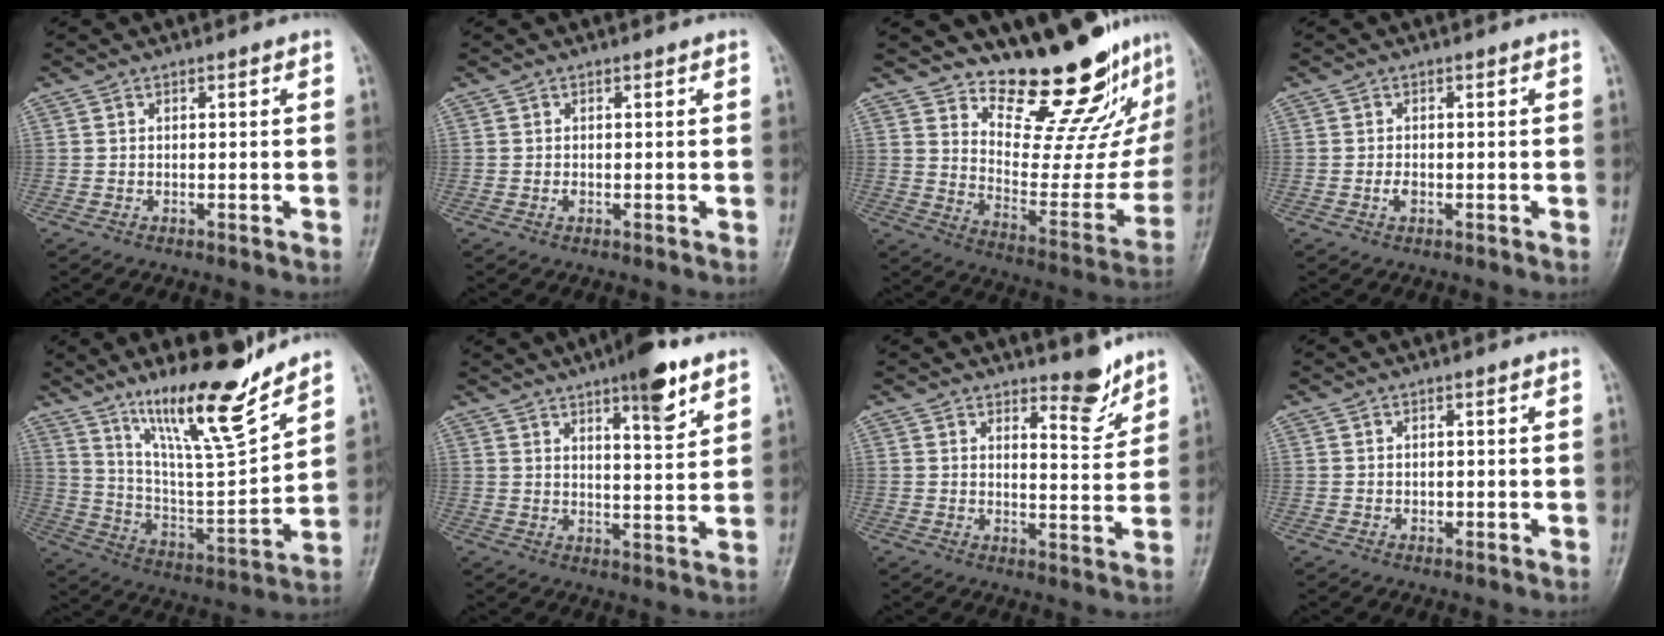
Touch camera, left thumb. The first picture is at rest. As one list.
[{"total": 0.6, "force": [0.1, 0.5, 0.4], "torque": [-0.005, 0.000, 0.002]}, {"total": 21.1, "force": [17.2, 6.8, 10.3], "torque": [-0.095, -0.143, 0.249]}, {"total": 1.3, "force": [-0.3, 0.8, 1.0], "torque": [-0.017, -0.001, -0.006]}, {"total": 18.1, "force": [13.3, 2.9, 12.0], "torque": [-0.178, -0.087, 0.238]}, {"total": 10.0, "force": [6.3, 2.4, 7.3], "torque": [-0.090, -0.036, 0.091]}, {"total": 5.7, "force": [4.7, 1.6, 2.9], "torque": [-0.024, -0.047, 0.071]}, {"total": 0.8, "force": [0.2, 0.6, 0.4], "torque": [-0.003, -0.001, 0.004]}]